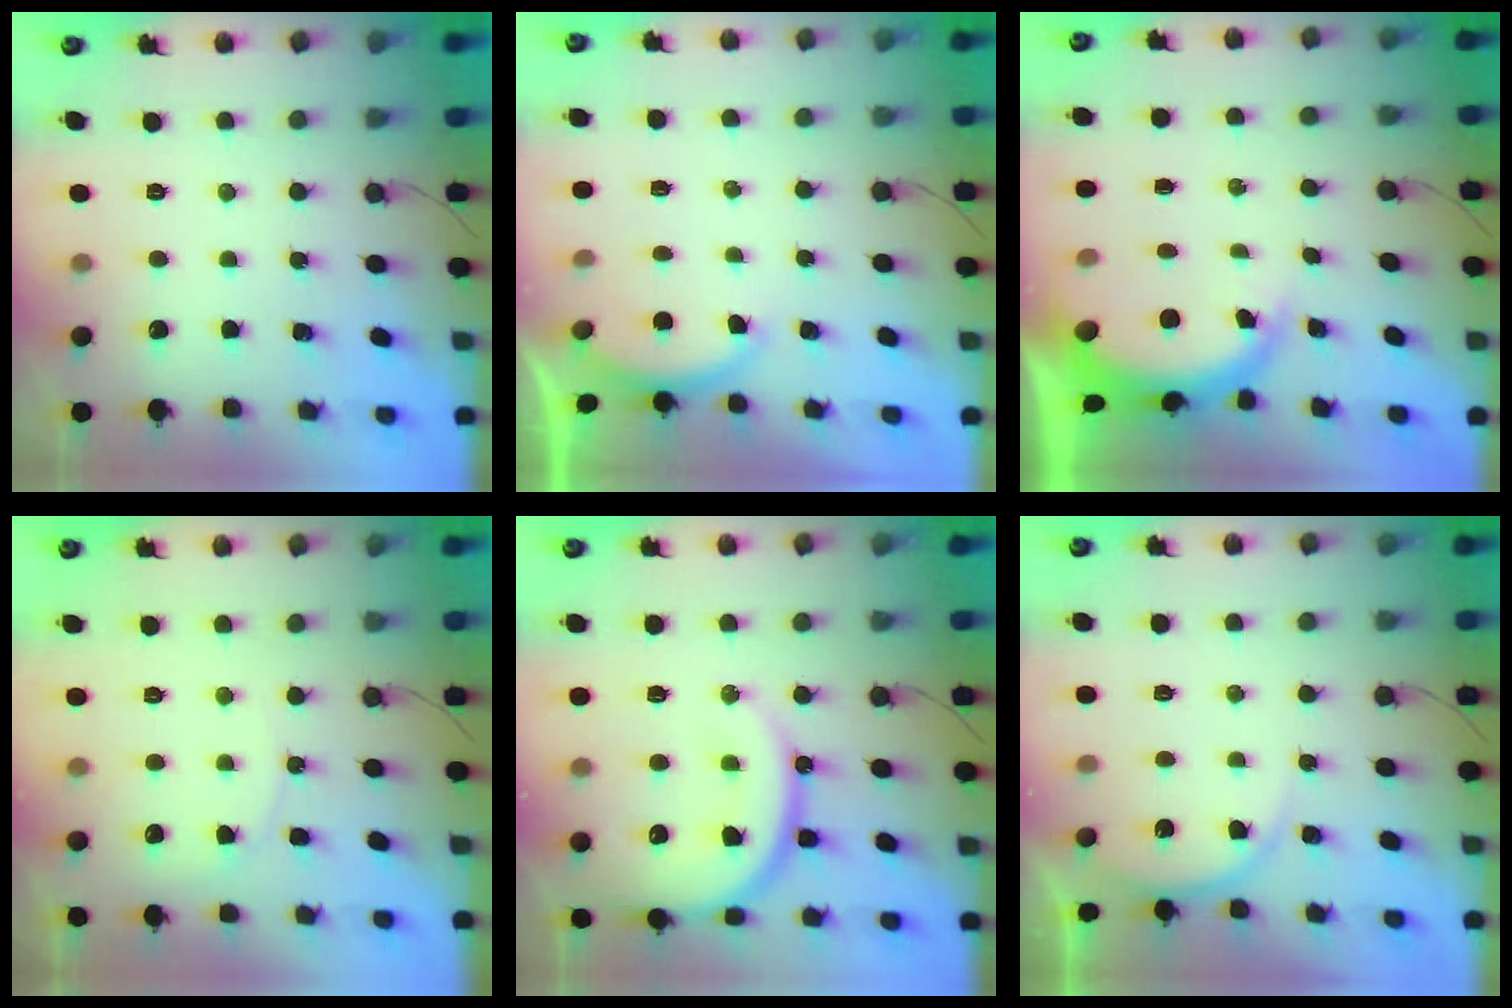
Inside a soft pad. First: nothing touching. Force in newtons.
{"total": 1.9, "press": 1.8, "slide": 0.5}
{"total": 4.5, "press": 4.4, "slide": 0.8}
{"total": 6.5, "press": 6.5, "slide": 0.7}
{"total": 18.3, "press": 18.2, "slide": 1.8}
{"total": 4.6, "press": 4.6, "slide": 0.5}